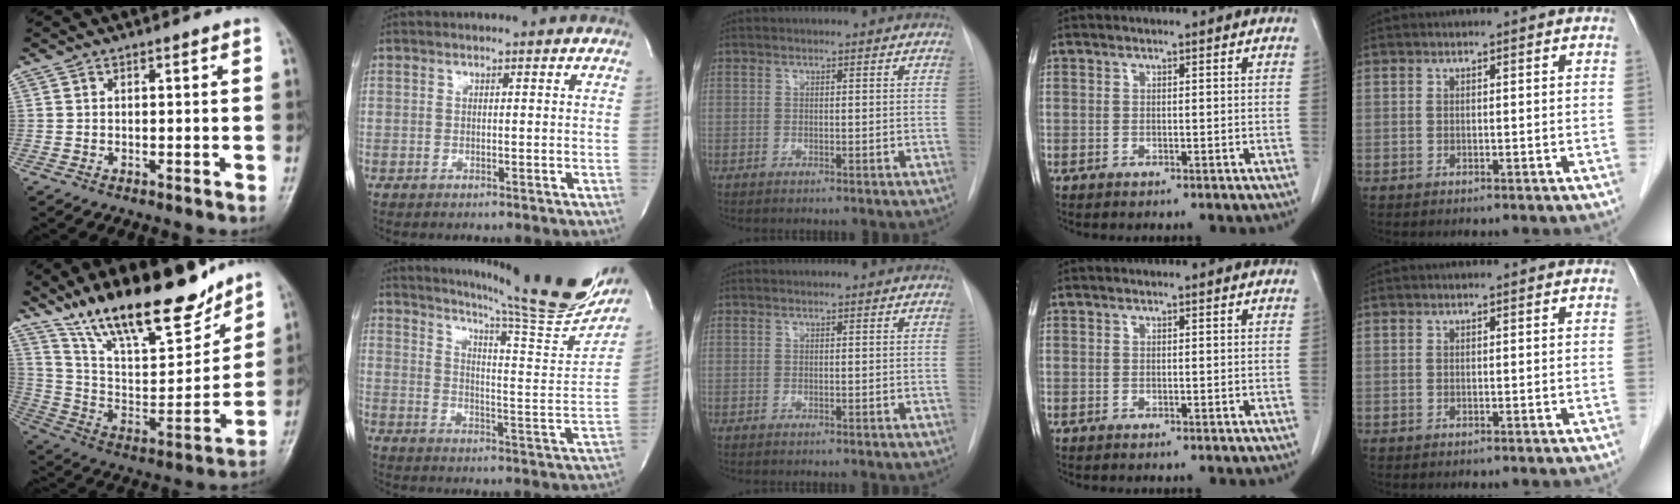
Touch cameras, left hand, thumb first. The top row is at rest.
{"thumb": {"total": 23.3, "force": [17.5, 7.2, 13.6], "torque": [-0.185, -0.079, 0.304]}, "index": {"total": 24.0, "force": [21.2, 0.6, 11.3], "torque": [-0.175, -0.080, 0.271]}}